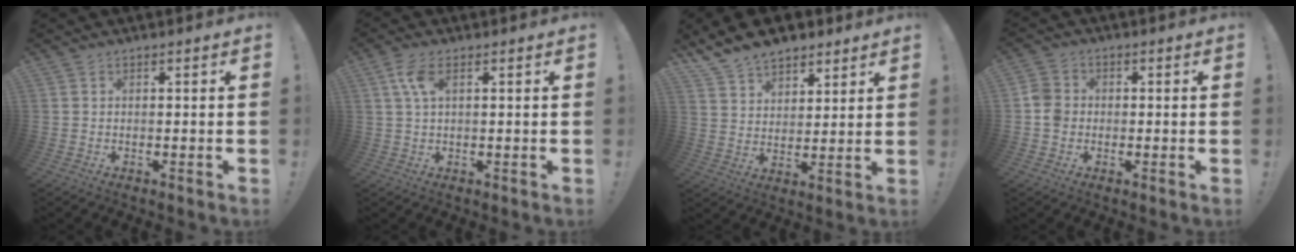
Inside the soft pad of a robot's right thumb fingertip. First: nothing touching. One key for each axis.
{"total": 5.3, "fx": 1.9, "fy": 2.4, "fz": 4.4, "tx": -0.079, "ty": 0.002, "tz": 0.034}
{"total": 10.7, "fx": 8.6, "fy": 5.7, "fz": 2.8, "tx": -0.062, "ty": -0.056, "tz": 0.170}
{"total": 5.1, "fx": -0.9, "fy": 4.5, "fz": 2.2, "tx": -0.034, "ty": 0.015, "tz": -0.016}